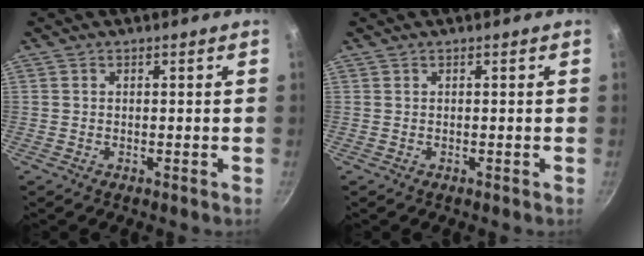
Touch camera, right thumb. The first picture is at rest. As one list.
[{"total": 0.0}]